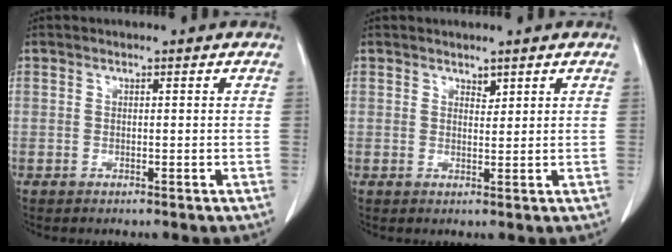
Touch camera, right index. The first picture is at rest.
{"total": 1.2, "force": [1.0, 0.5, 0.4], "torque": [-0.006, -0.006, 0.015]}